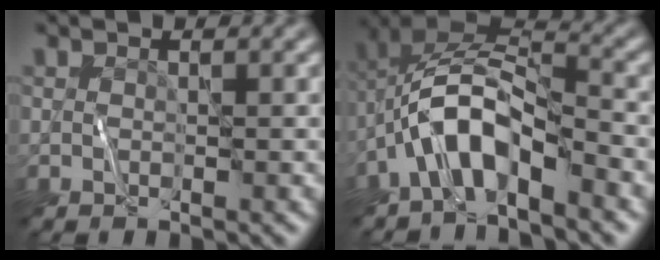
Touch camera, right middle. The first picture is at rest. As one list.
[{"total": 7.2, "force": [-3.7, 2.8, 5.5], "torque": [-0.103, 0.012, -0.078]}]